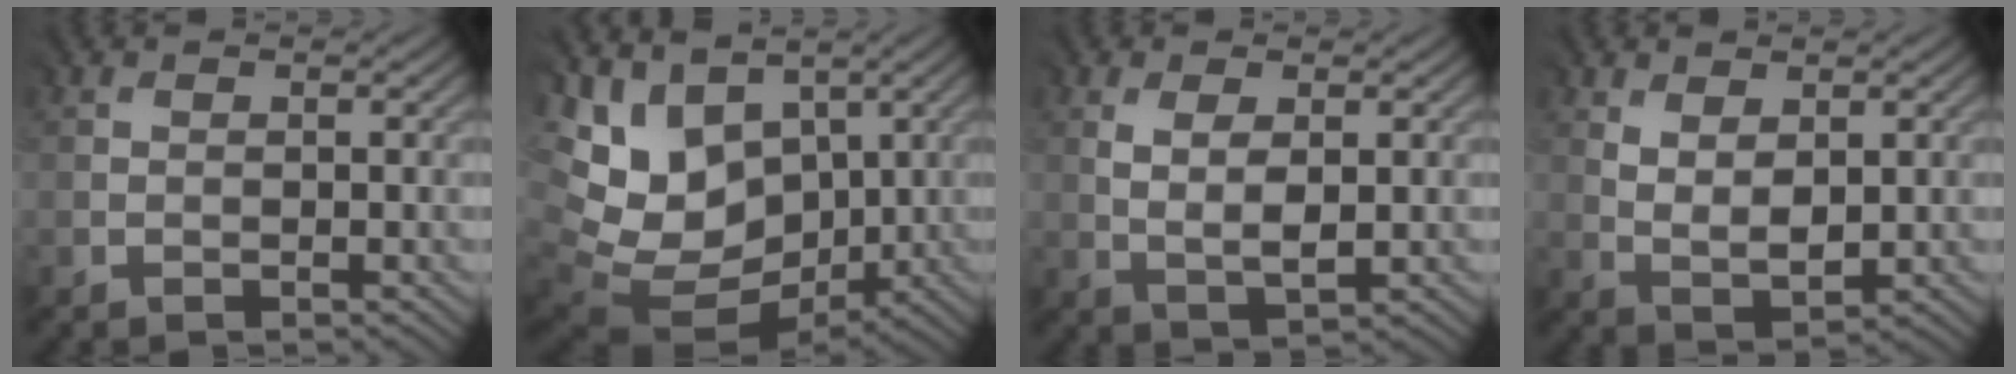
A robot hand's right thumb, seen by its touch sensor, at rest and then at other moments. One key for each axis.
{"total": 13.9, "fx": 3.3, "fy": 10.4, "fz": 8.6, "tx": -0.223, "ty": -0.008, "tz": 0.084}
{"total": 3.5, "fx": 0.9, "fy": 1.5, "fz": 3.0, "tx": -0.063, "ty": -0.005, "tz": 0.024}
{"total": 4.0, "fx": 1.7, "fy": 2.0, "fz": 3.0, "tx": -0.065, "ty": -0.006, "tz": 0.040}